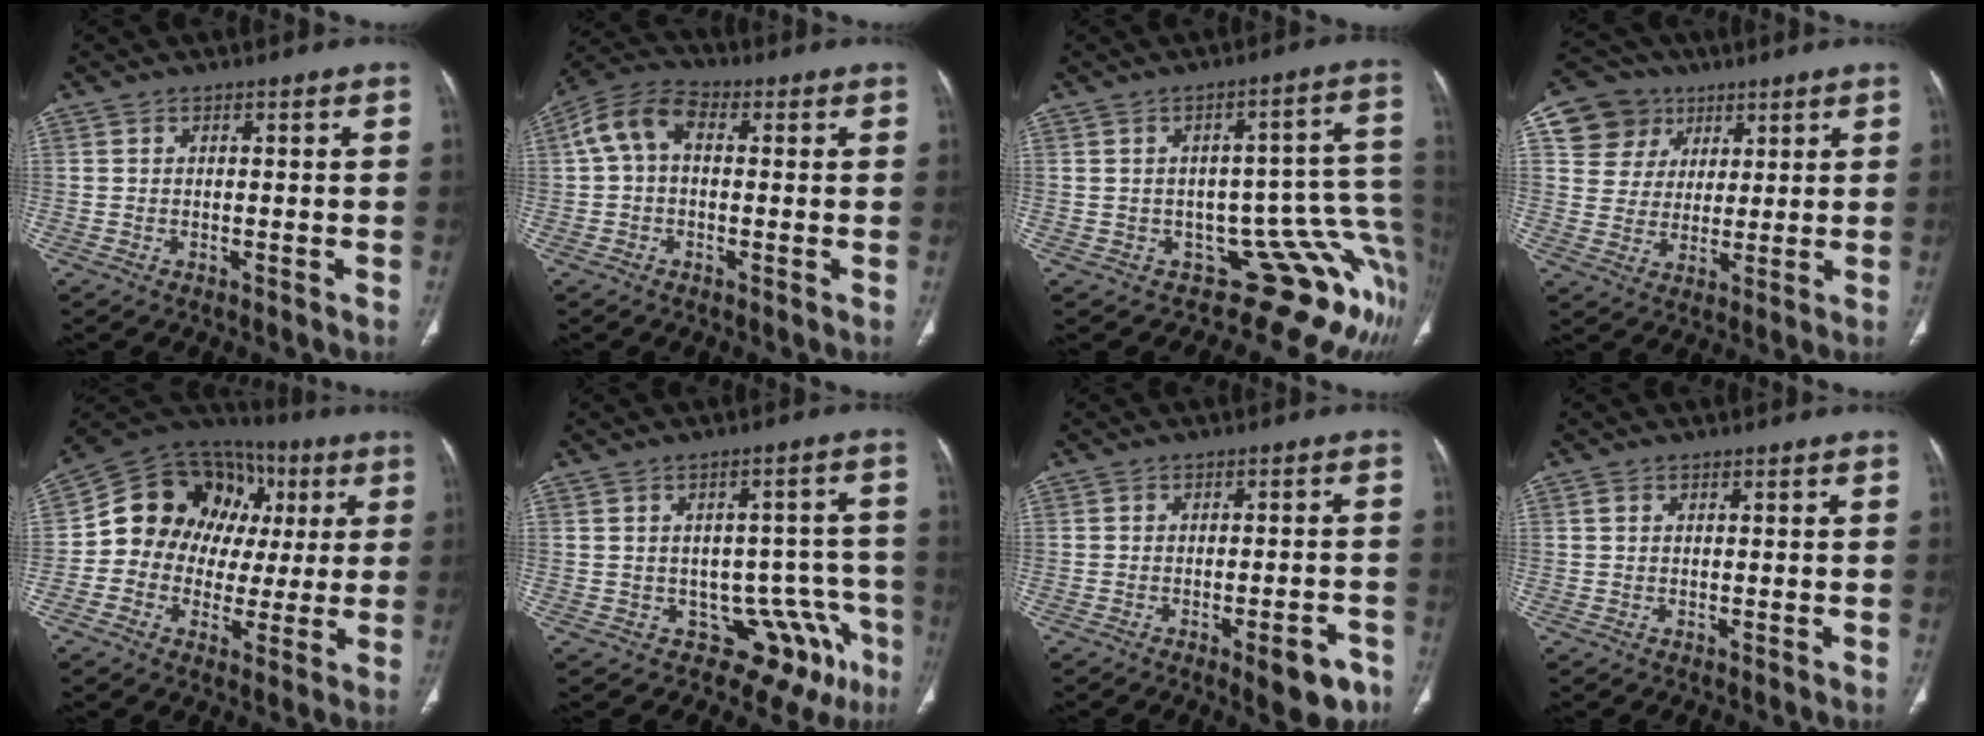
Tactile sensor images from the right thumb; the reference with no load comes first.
{"total": 7.9, "force": [1.0, 5.1, 6.0], "torque": [-0.115, 0.027, 0.010]}
{"total": 12.5, "force": [-6.3, 5.8, 9.2], "torque": [-0.046, 0.085, -0.083]}
{"total": 10.4, "force": [4.6, 9.0, 2.1], "torque": [-0.006, -0.009, 0.085]}
{"total": 18.3, "force": [2.6, 15.4, 9.4], "torque": [-0.094, 0.049, 0.041]}
{"total": 12.0, "force": [-6.4, 8.0, 6.3], "torque": [-0.024, 0.057, -0.078]}
{"total": 6.9, "force": [-3.9, 2.4, 5.1], "torque": [-0.046, 0.020, -0.043]}
{"total": 0.6, "force": [0.3, 0.3, 0.4], "torque": [-0.009, 0.008, 0.006]}